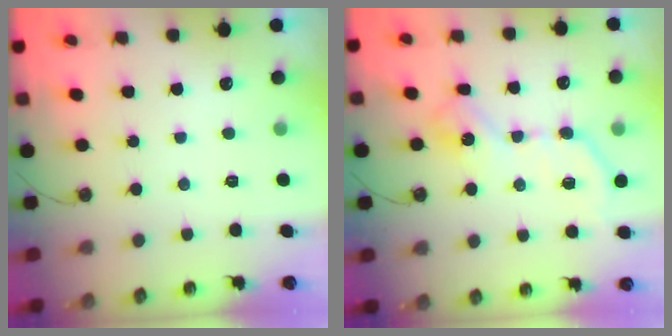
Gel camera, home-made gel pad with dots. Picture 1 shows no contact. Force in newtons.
{"total": 11.8, "press": 11.8, "slide": 0.2}